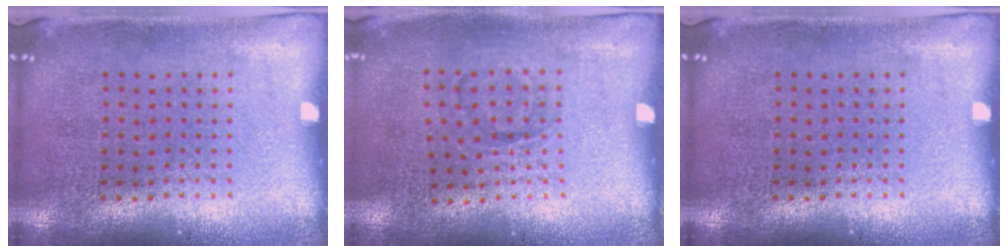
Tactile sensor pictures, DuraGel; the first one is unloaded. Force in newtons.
{"total": 1.0, "press": 0.7, "slide": 0.7}
{"total": 0.0}